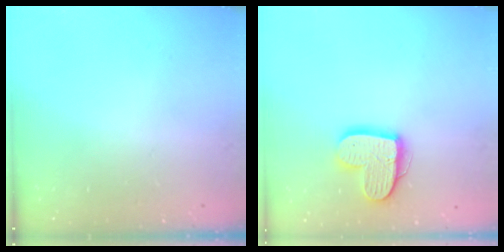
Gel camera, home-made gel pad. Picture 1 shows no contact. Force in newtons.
{"total": 14.1, "press": 14.0, "slide": 1.1}